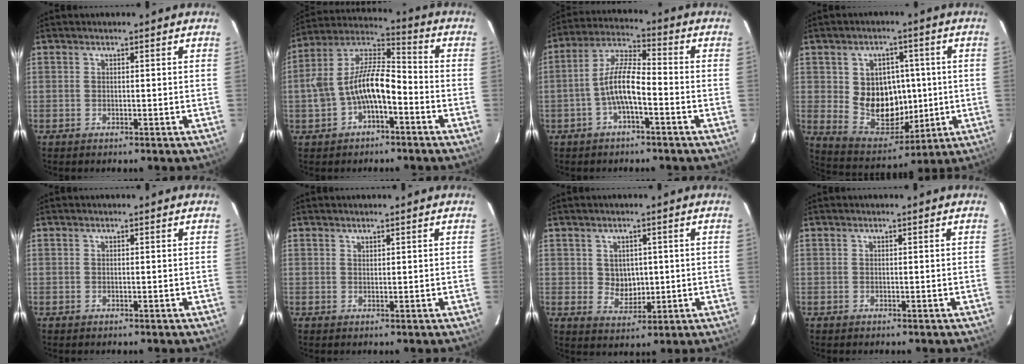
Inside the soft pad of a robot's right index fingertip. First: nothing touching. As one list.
[{"total": 12.7, "force": [-3.7, 5.9, 10.6], "torque": [-0.214, 0.020, -0.062]}, {"total": 7.9, "force": [-2.8, 2.1, 7.1], "torque": [-0.152, 0.013, -0.052]}, {"total": 12.6, "force": [0.5, 10.5, 7.0], "torque": [-0.137, 0.002, 0.035]}, {"total": 0.0}, {"total": 0.6, "force": [0.6, 0.2, 0.0], "torque": [0.000, 0.002, 0.013]}, {"total": 4.6, "force": [0.7, 4.0, 2.1], "torque": [-0.032, 0.001, 0.022]}, {"total": 0.0}]